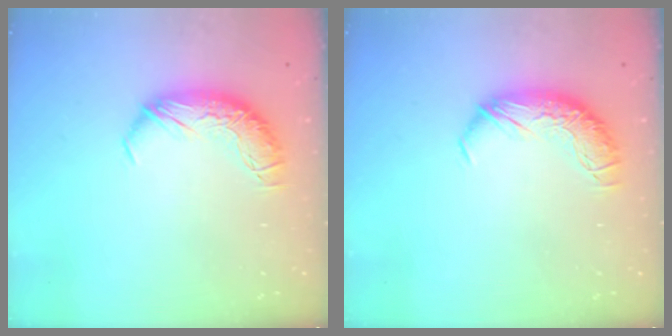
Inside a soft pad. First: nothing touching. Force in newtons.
{"total": 0.0}